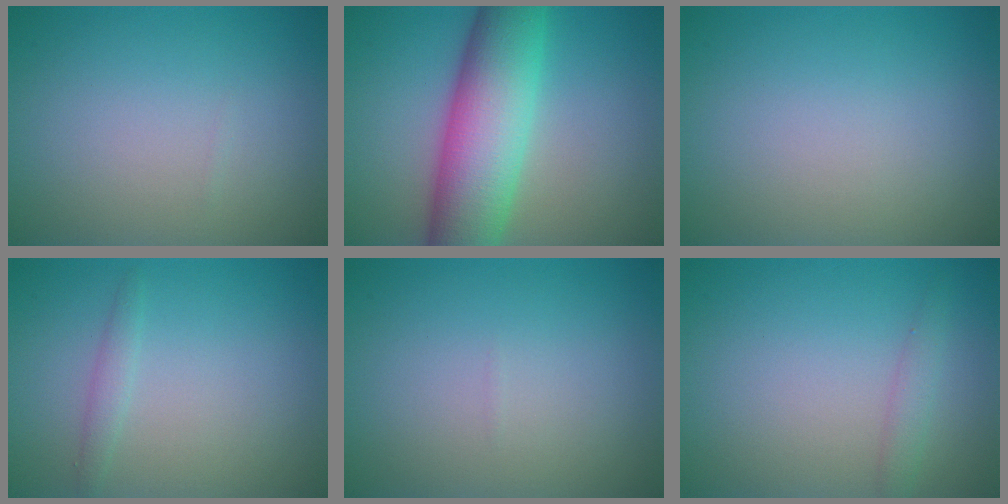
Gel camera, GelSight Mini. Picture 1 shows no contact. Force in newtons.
{"total": 10.4, "press": 10.4, "slide": 0.3}
{"total": 0.0}
{"total": 1.1, "press": 1.1, "slide": 0.0}
{"total": 0.0}
{"total": 1.4, "press": 1.4, "slide": 0.1}